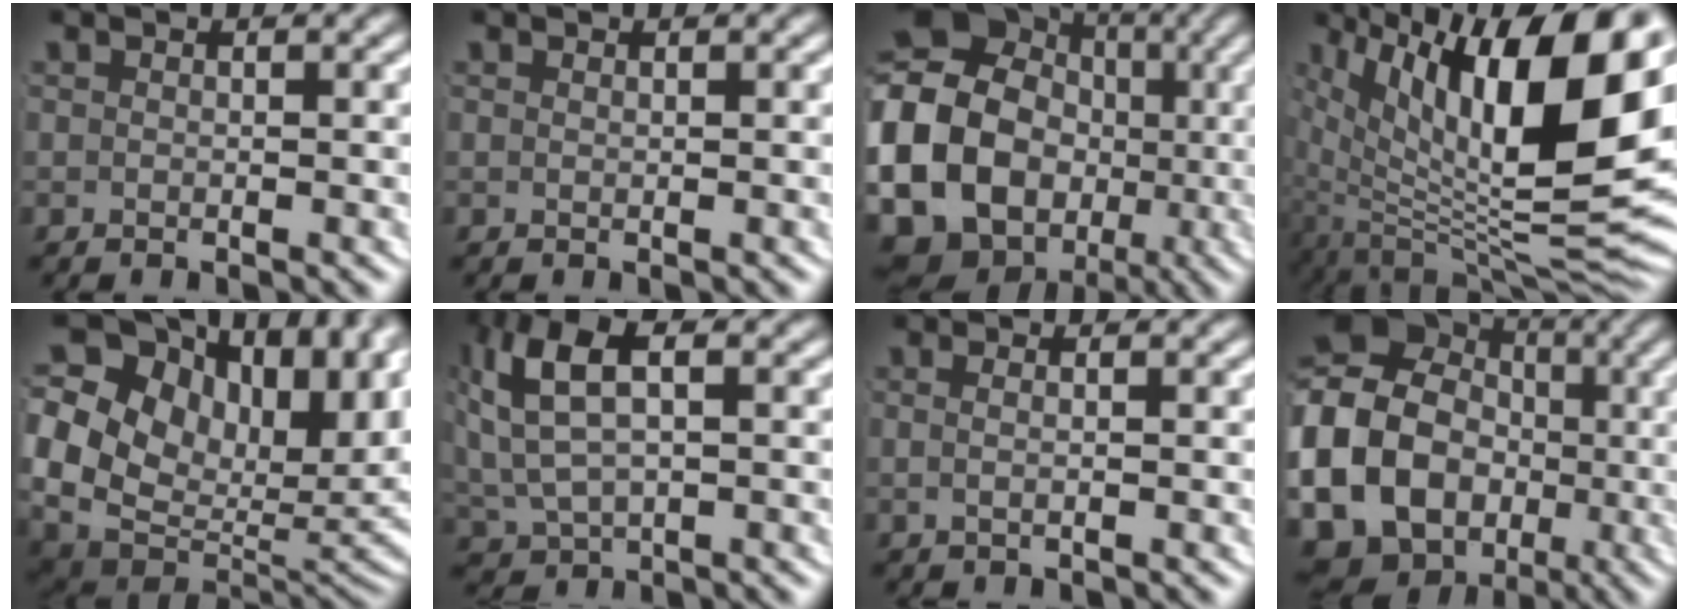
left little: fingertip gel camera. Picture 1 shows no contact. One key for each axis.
{"total": 0.0}
{"total": 24.1, "fx": -4.6, "fy": 21.4, "fz": 9.9, "tx": -0.283, "ty": -0.096, "tz": -0.064}
{"total": 15.3, "fx": 0.7, "fy": 7.2, "fz": 13.4, "tx": -0.194, "ty": -0.029, "tz": 0.034}
{"total": 21.0, "fx": 2.7, "fy": 15.6, "fz": 13.8, "tx": -0.241, "ty": -0.023, "tz": 0.042}
{"total": 7.2, "fx": 2.0, "fy": 4.5, "fz": 5.3, "tx": -0.128, "ty": -0.003, "tz": 0.044}
{"total": 0.9, "fx": -0.1, "fy": -0.1, "fz": 0.9, "tx": -0.017, "ty": -0.005, "tz": 0.003}
{"total": 21.4, "fx": -4.4, "fy": 19.0, "fz": 8.8, "tx": -0.242, "ty": -0.078, "tz": -0.066}